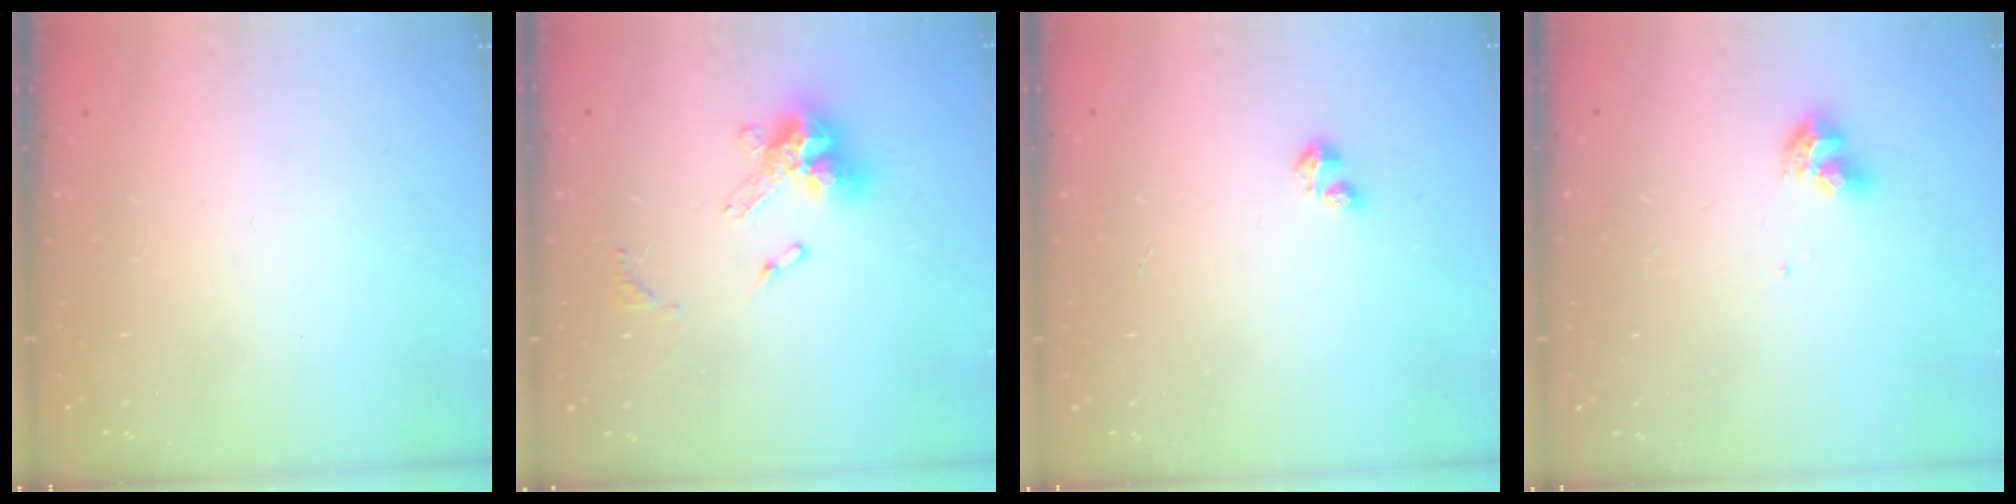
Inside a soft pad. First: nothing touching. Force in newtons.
{"total": 12.1, "press": 12.0, "slide": 1.1}
{"total": 1.6, "press": 1.6, "slide": 0.3}
{"total": 9.0, "press": 9.0, "slide": 0.9}